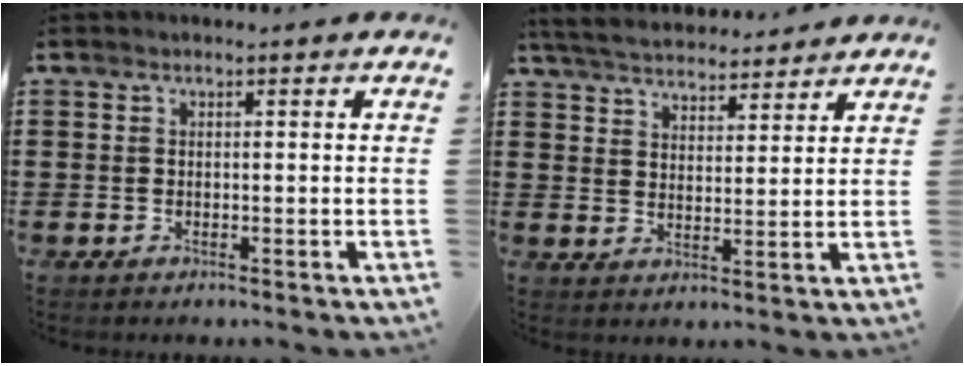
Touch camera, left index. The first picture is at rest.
{"total": 4.8, "force": [4.7, 0.8, 0.7], "torque": [-0.034, -0.021, 0.083]}